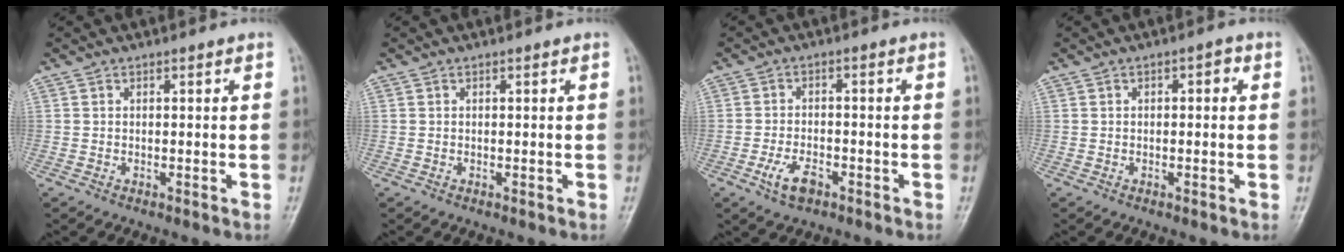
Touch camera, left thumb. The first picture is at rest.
{"total": 0.0}
{"total": 5.1, "force": [-2.7, 2.6, 3.5], "torque": [-0.067, 0.015, -0.048]}
{"total": 2.2, "force": [0.3, 1.1, 1.9], "torque": [-0.016, 0.010, -0.002]}